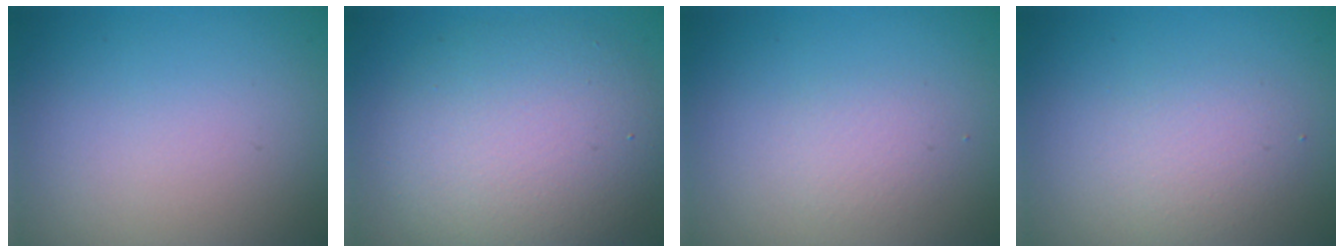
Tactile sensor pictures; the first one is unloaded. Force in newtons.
{"total": 7.8, "press": 7.7, "slide": 0.9}
{"total": 1.4, "press": 1.4, "slide": 0.1}
{"total": 2.1, "press": 2.1, "slide": 0.0}